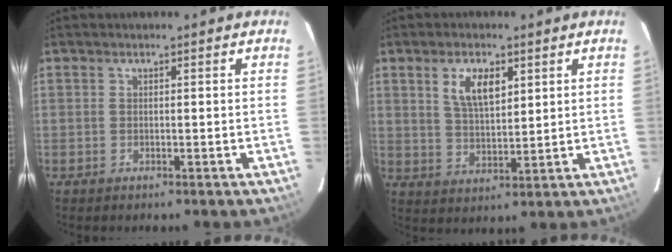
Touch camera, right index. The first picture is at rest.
{"total": 7.1, "force": [3.2, 3.2, 5.5], "torque": [-0.101, 0.006, 0.064]}